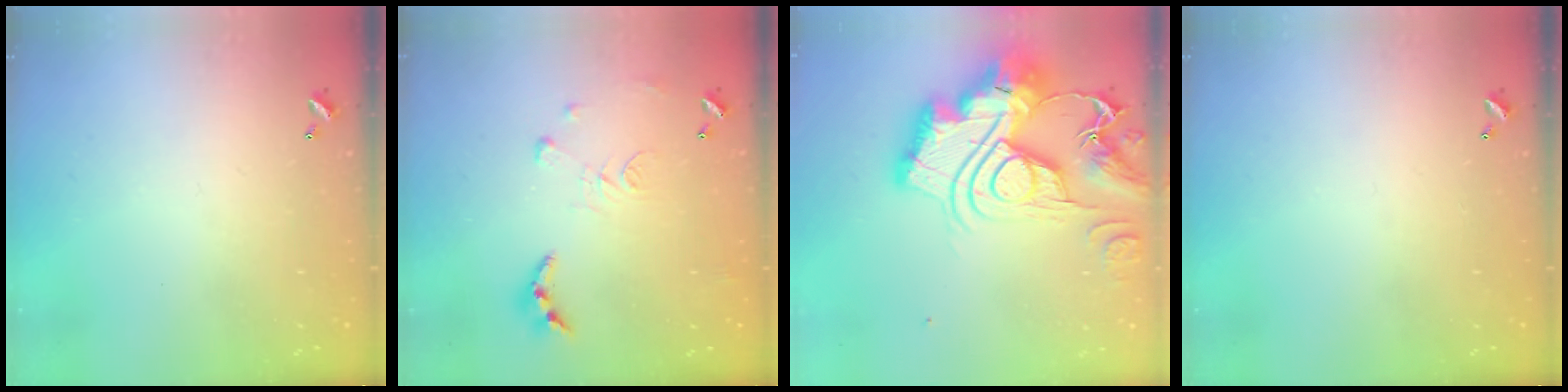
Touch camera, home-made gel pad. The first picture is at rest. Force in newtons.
{"total": 9.6, "press": 9.5, "slide": 0.9}
{"total": 0.6, "press": 0.6, "slide": 0.0}
{"total": 0.0}